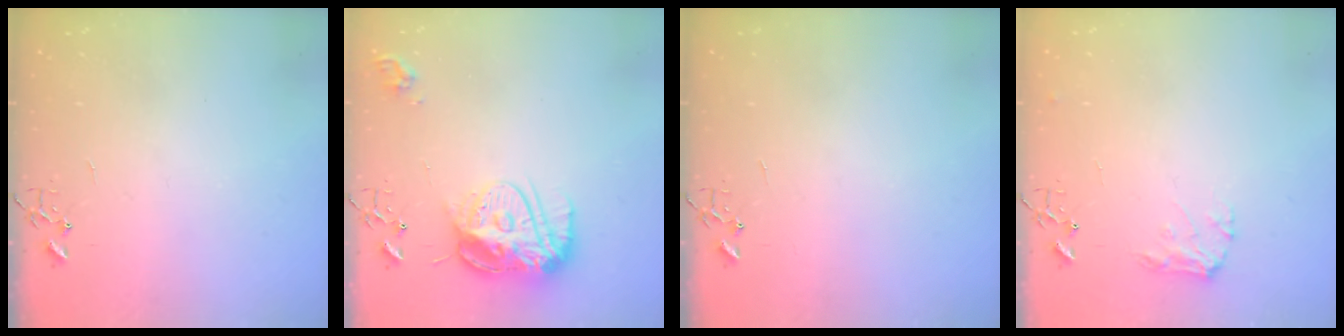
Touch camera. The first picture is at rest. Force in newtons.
{"total": 19.1, "press": 19.1, "slide": 1.5}
{"total": 0.0}
{"total": 7.9, "press": 7.9, "slide": 0.1}